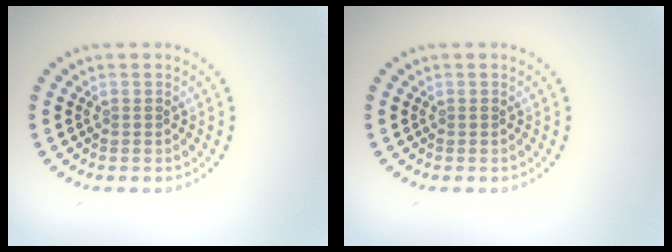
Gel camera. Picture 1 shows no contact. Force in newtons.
{"total": 0.0}